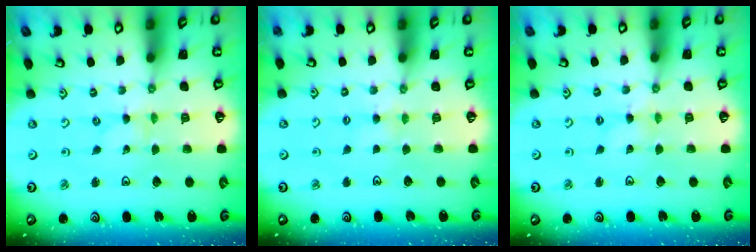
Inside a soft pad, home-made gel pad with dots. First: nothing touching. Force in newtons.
{"total": 2.8, "press": 2.8, "slide": 0.4}
{"total": 1.1, "press": 1.1, "slide": 0.2}